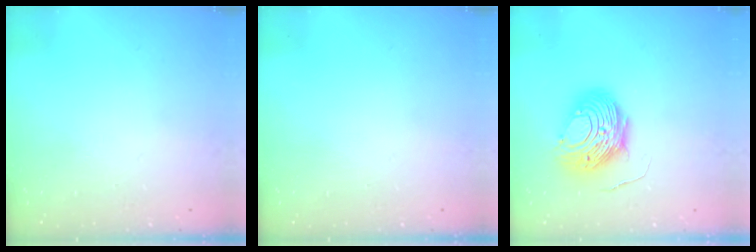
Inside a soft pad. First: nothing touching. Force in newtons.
{"total": 0.0}
{"total": 10.8, "press": 10.8, "slide": 0.9}